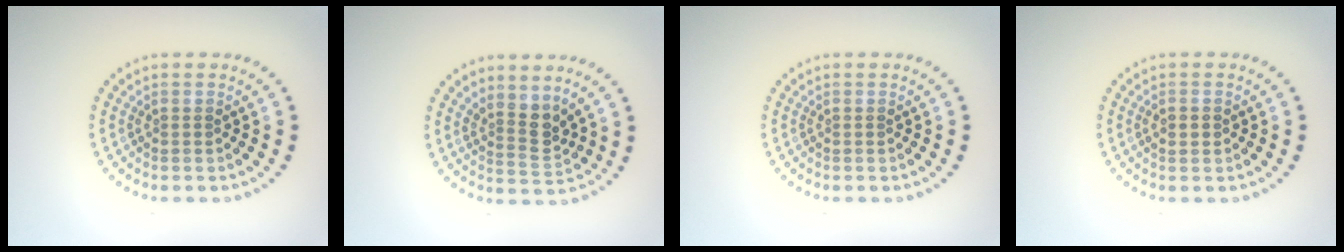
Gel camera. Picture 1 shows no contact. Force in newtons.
{"total": 2.7, "press": 2.0, "slide": 1.7}
{"total": 0.0}
{"total": 1.4, "press": 1.4, "slide": 0.0}